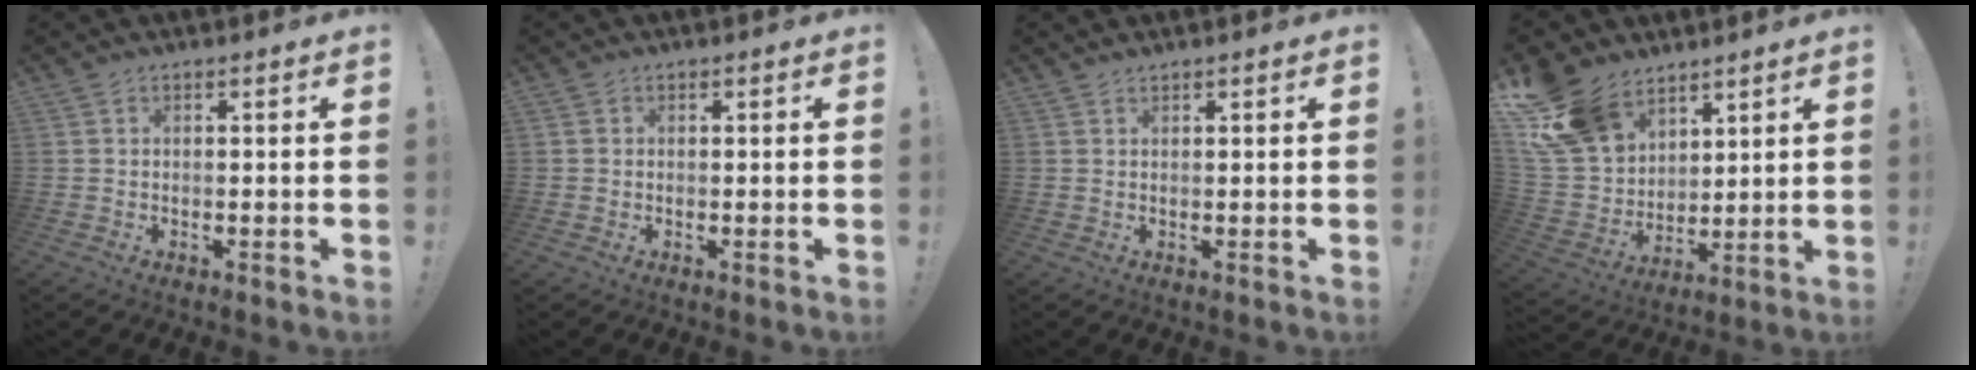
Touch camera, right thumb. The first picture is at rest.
{"total": 0.9, "force": [0.2, 0.9, 0.0], "torque": [-0.001, 0.003, 0.003]}
{"total": 0.8, "force": [0.8, 0.0, 0.3], "torque": [0.002, -0.005, 0.014]}
{"total": 17.4, "force": [11.1, 11.2, 7.2], "torque": [-0.149, -0.065, 0.220]}